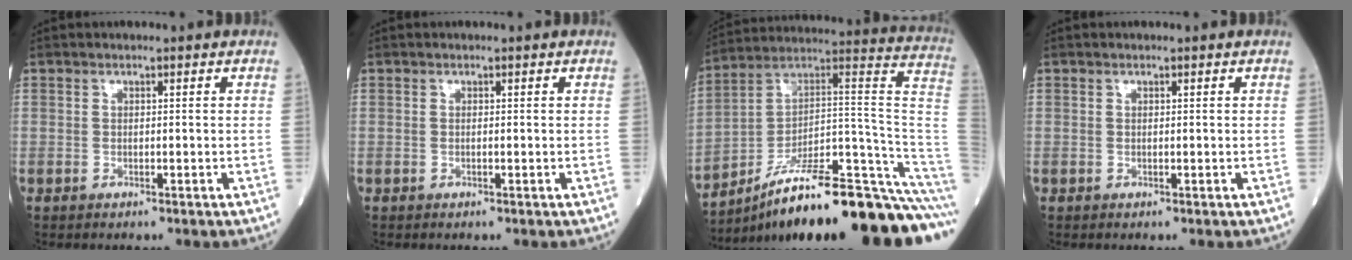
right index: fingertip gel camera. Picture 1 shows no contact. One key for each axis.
{"total": 0.0}
{"total": 24.9, "fx": -17.8, "fy": 0.6, "fz": 17.4, "tx": -0.149, "ty": 0.053, "tz": -0.276}
{"total": 0.0}